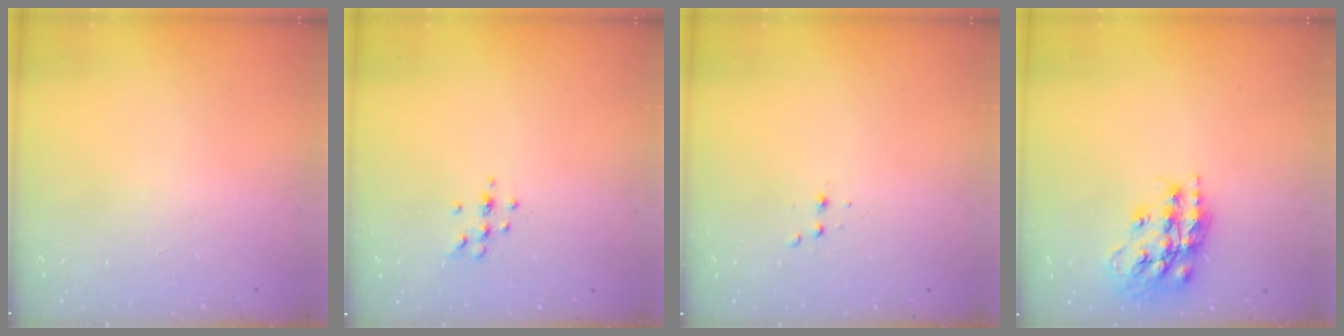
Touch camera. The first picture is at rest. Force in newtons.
{"total": 4.8, "press": 4.4, "slide": 1.8}
{"total": 2.5, "press": 2.4, "slide": 0.5}
{"total": 16.8, "press": 16.7, "slide": 1.5}